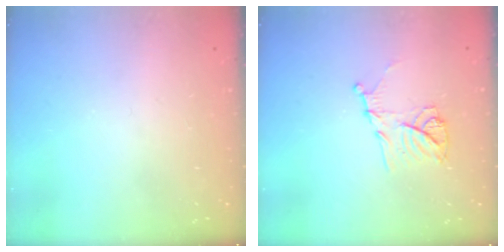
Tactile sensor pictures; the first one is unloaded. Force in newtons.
{"total": 11.4, "press": 11.4, "slide": 0.3}